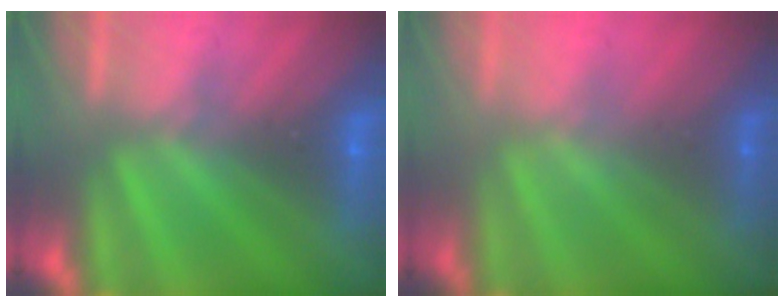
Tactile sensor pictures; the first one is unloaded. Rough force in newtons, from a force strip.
{"total": 1.6}